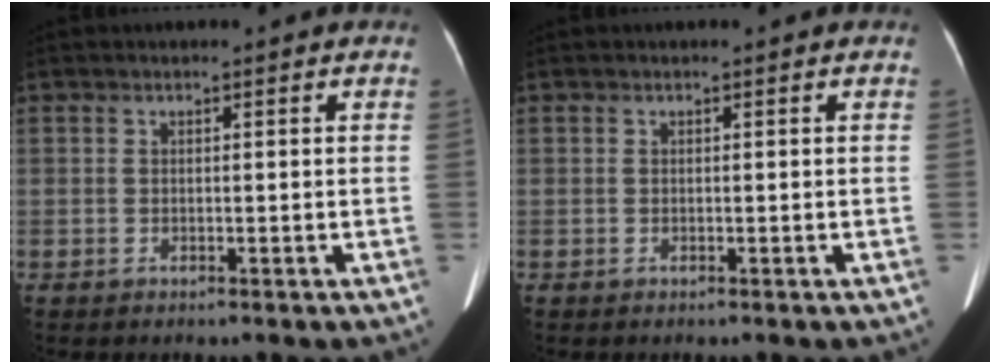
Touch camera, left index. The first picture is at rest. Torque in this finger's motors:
{"motor_torque": [0.01, -0.08, 0.09, 0.02]}